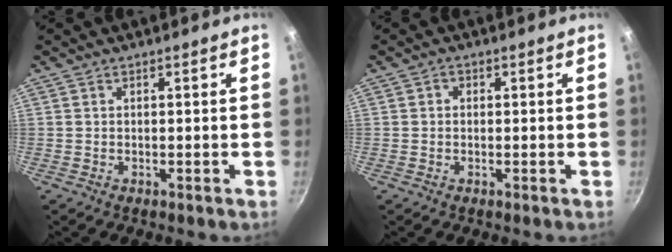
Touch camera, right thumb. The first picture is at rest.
{"total": 1.3, "force": [0.2, 1.2, 0.6], "torque": [-0.005, 0.003, -0.001]}